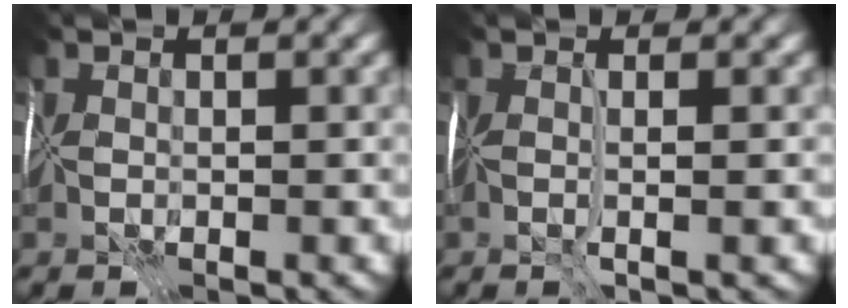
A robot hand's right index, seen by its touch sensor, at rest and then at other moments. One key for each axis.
{"total": 2.0, "fx": 0.0, "fy": 0.2, "fz": 2.0, "tx": -0.030, "ty": -0.001, "tz": -0.003}